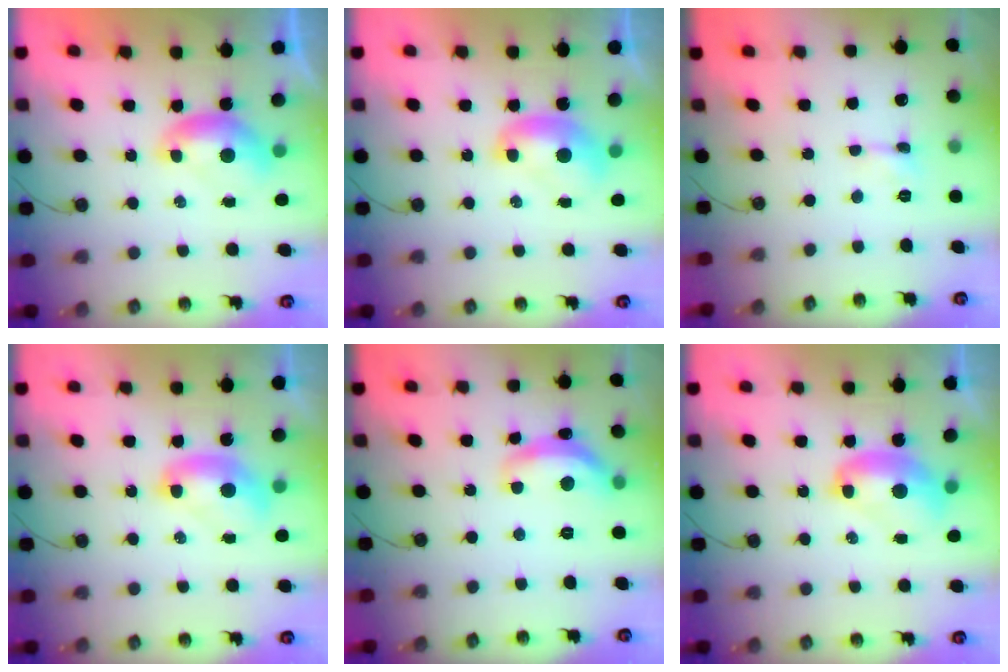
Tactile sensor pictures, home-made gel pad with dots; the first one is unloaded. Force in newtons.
{"total": 1.9, "press": 1.9, "slide": 0.2}
{"total": 0.0}
{"total": 2.1, "press": 2.1, "slide": 0.2}
{"total": 7.3, "press": 7.2, "slide": 0.5}
{"total": 3.5, "press": 3.5, "slide": 0.4}